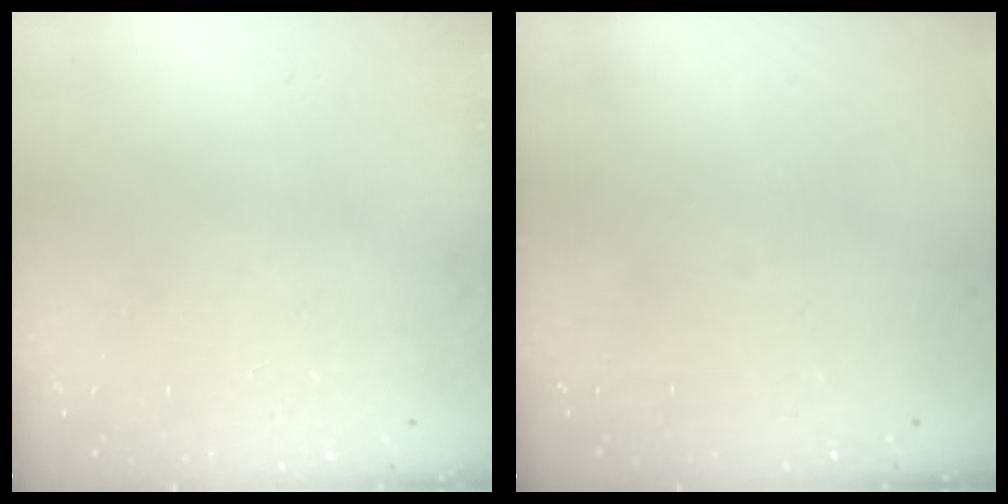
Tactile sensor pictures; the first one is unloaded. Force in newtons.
{"total": 0.0}